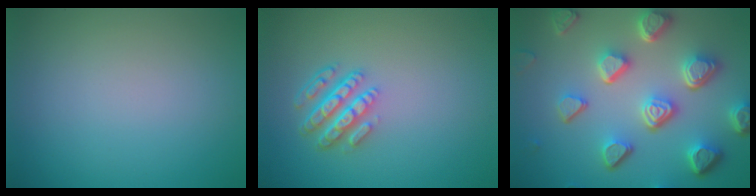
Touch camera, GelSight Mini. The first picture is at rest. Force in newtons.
{"total": 4.5, "press": 3.5, "slide": 2.9}
{"total": 7.5, "press": 5.6, "slide": 5.0}